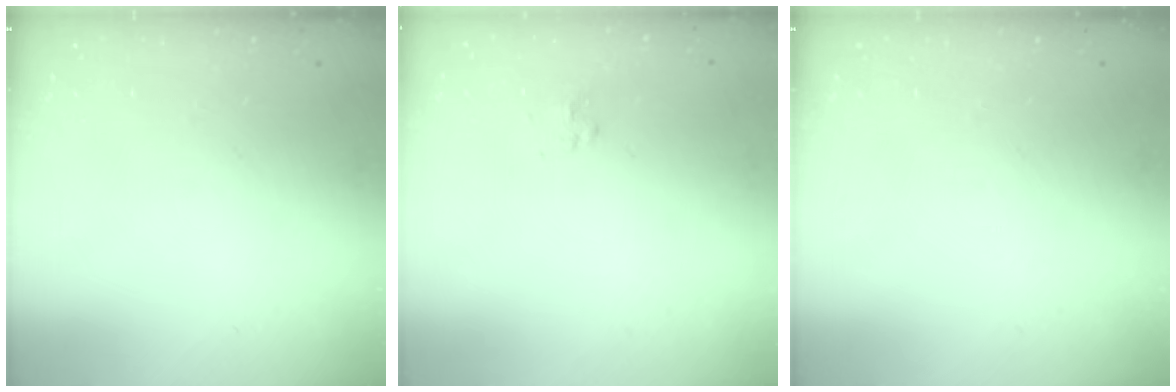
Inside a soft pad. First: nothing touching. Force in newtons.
{"total": 2.5, "press": 2.4, "slide": 0.8}
{"total": 0.0}